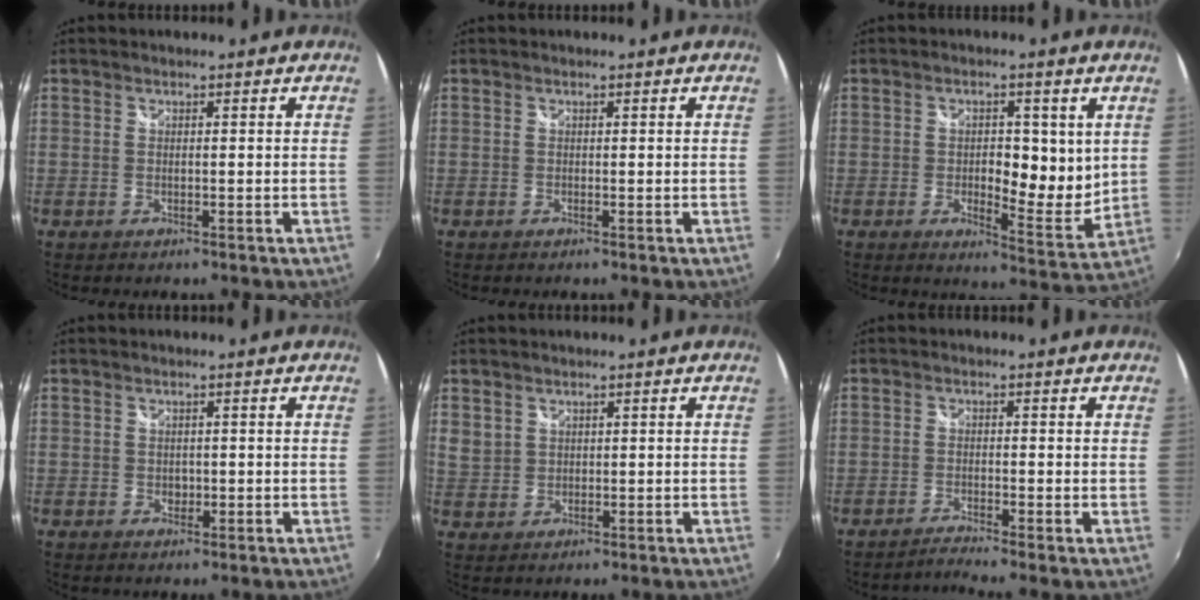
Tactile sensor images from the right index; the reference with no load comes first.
{"total": 0.0}
{"total": 8.5, "force": [1.0, 4.3, 7.3], "torque": [-0.114, -0.014, 0.017]}
{"total": 1.3, "force": [-0.2, 1.2, 0.5], "torque": [-0.004, -0.002, -0.003]}
{"total": 4.0, "force": [2.0, 3.3, 1.1], "torque": [-0.010, 0.004, 0.042]}
{"total": 2.0, "force": [-1.8, -0.9, 0.1], "torque": [-0.015, -0.001, -0.040]}